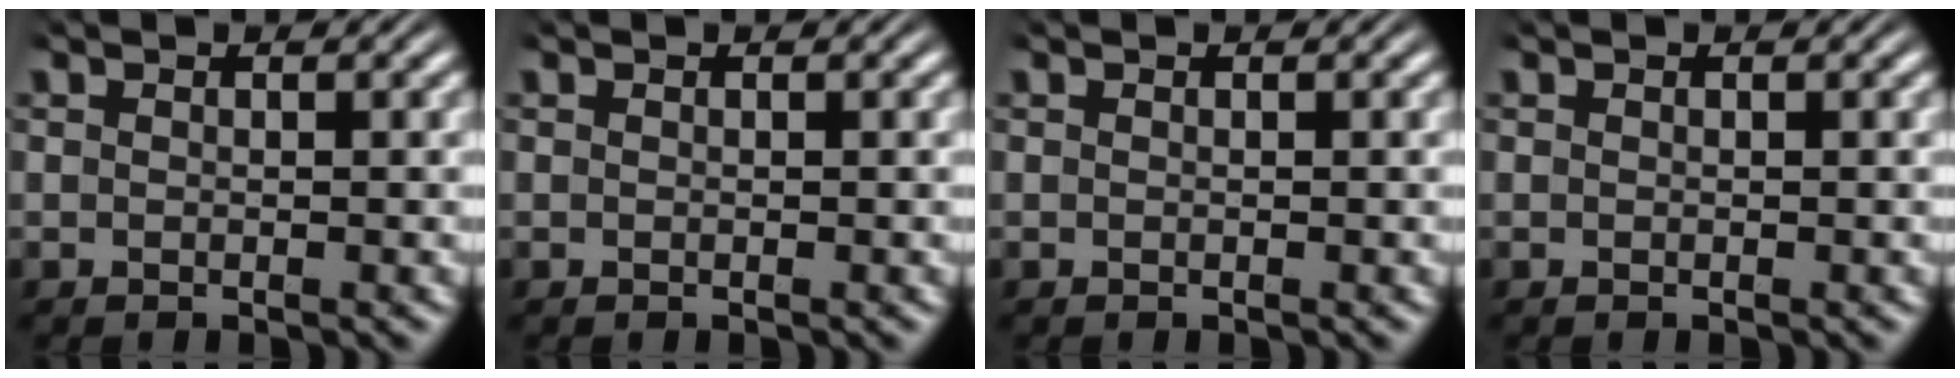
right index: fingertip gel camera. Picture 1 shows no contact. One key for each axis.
{"total": 0.0}
{"total": 0.0}
{"total": 0.0}